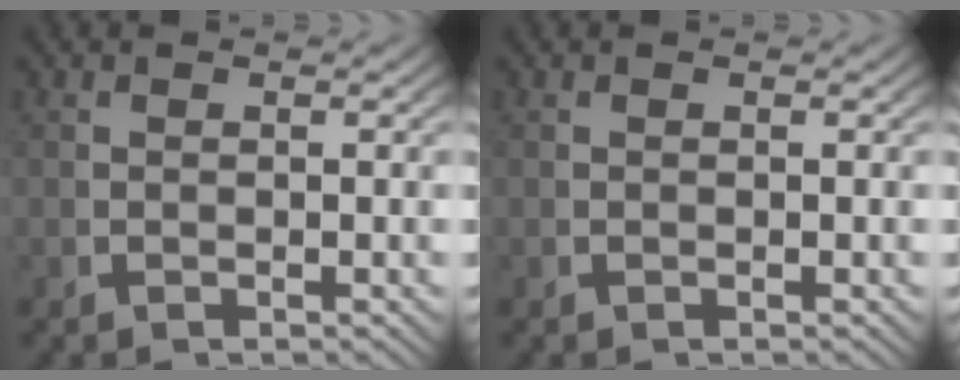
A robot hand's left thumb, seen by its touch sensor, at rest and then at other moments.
{"total": 0.0}